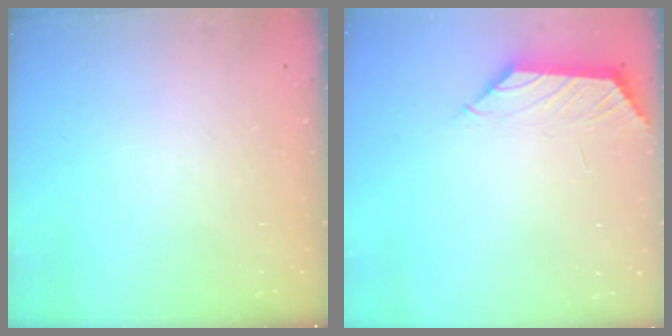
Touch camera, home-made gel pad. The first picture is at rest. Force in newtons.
{"total": 1.5, "press": 1.3, "slide": 0.6}